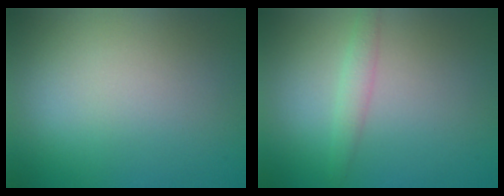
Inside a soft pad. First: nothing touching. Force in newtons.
{"total": 1.5, "press": 1.5, "slide": 0.1}